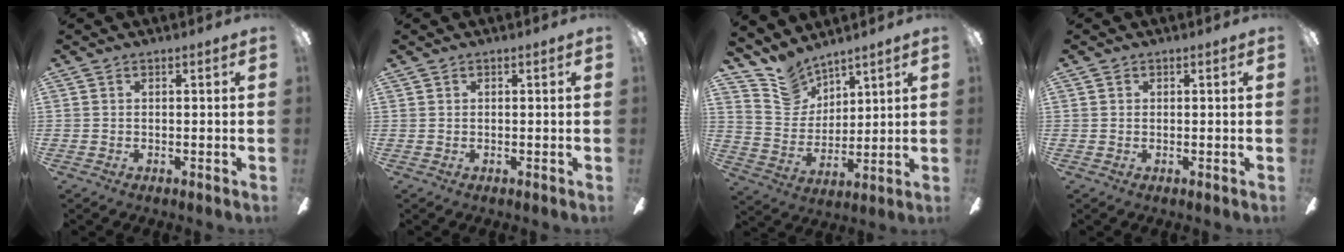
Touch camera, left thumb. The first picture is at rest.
{"total": 0.0}
{"total": 10.4, "force": [9.0, 5.1, 1.3], "torque": [-0.054, -0.060, 0.179]}
{"total": 0.6, "force": [0.2, 0.6, 0.2], "torque": [-0.003, 0.004, 0.003]}